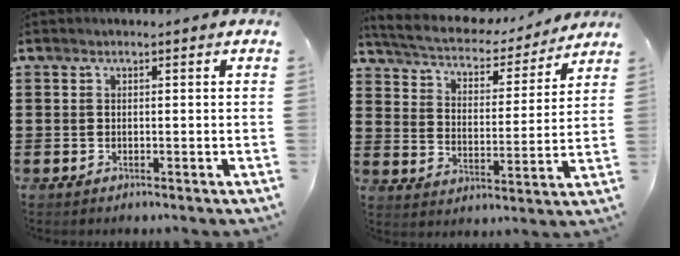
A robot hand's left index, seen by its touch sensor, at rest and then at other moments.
{"total": 4.9, "force": [4.6, 0.8, 1.5], "torque": [-0.054, -0.031, 0.074]}